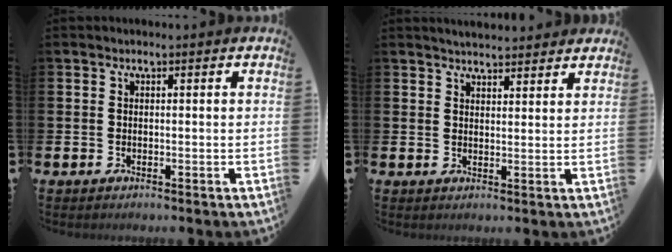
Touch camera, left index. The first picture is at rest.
{"total": 3.3, "force": [3.3, 0.5, 0.3], "torque": [-0.010, -0.012, 0.059]}